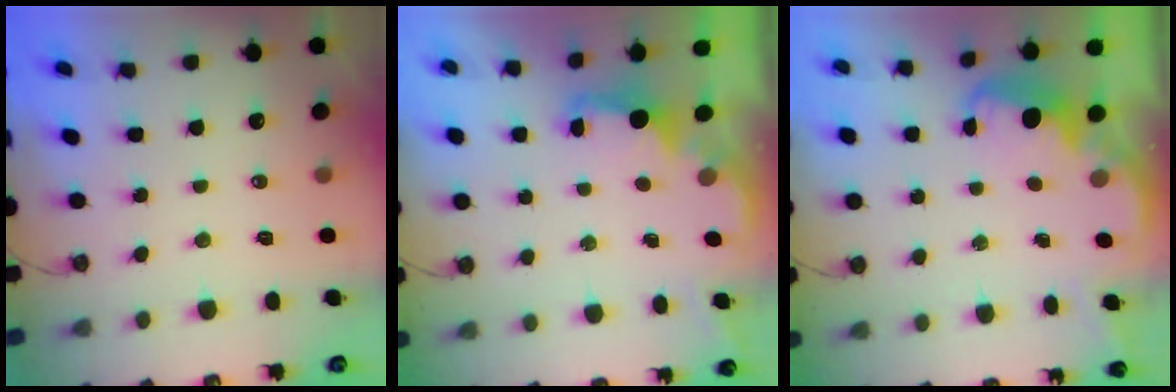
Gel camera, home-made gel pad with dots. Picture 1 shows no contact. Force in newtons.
{"total": 1.9, "press": 1.7, "slide": 0.8}
{"total": 2.6, "press": 2.6, "slide": 0.5}